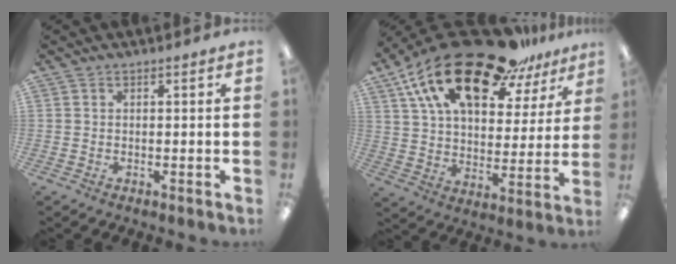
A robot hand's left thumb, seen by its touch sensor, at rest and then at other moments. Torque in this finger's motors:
{"motor_torque": [2.52, 2.49, 1.48, -1.29, 0.17]}